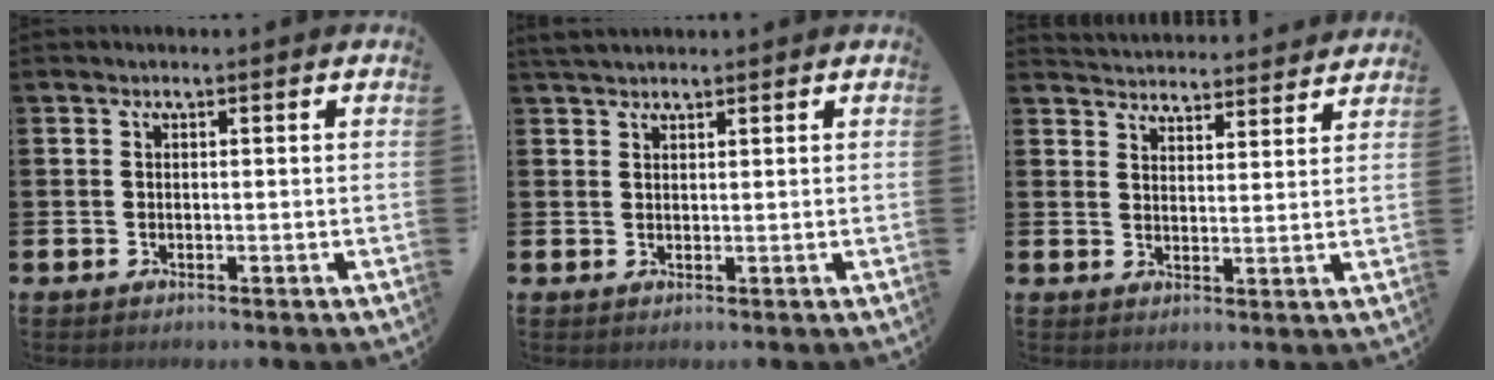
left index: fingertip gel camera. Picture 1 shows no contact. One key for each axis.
{"total": 2.3, "fx": 2.1, "fy": 0.6, "fz": 0.5, "tx": -0.003, "ty": -0.005, "tz": 0.037}
{"total": 4.4, "fx": 4.4, "fy": 0.4, "fz": -0.3, "tx": -0.005, "ty": -0.033, "tz": 0.078}